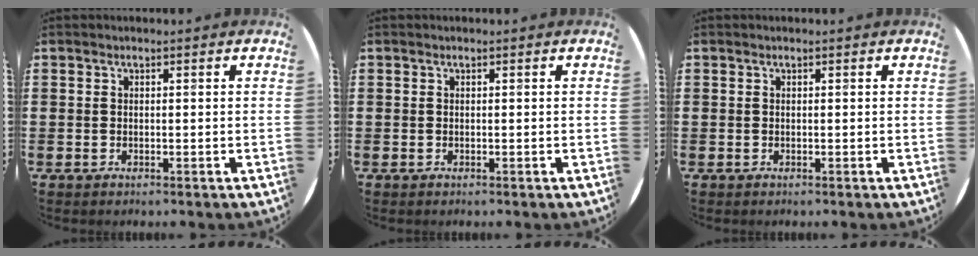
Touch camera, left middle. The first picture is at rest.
{"total": 0.0}
{"total": 0.0}